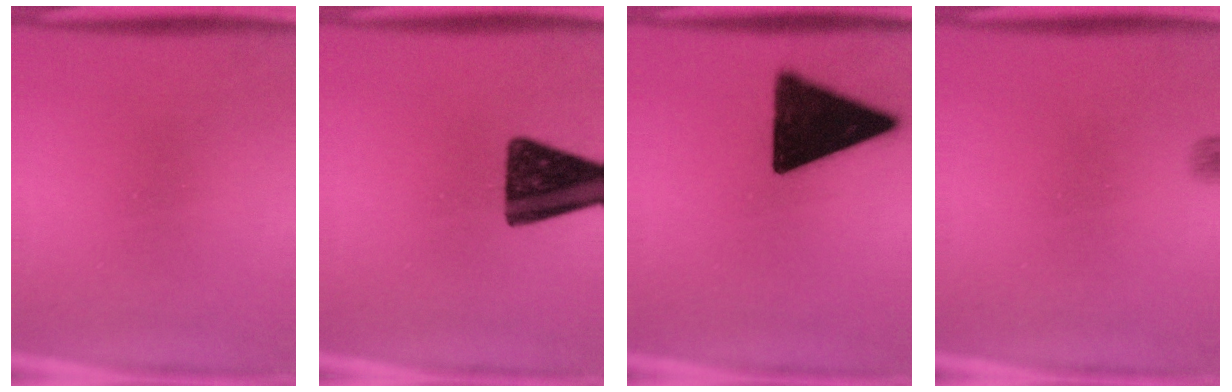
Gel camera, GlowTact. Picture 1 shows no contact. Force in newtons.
{"total": 14.3}
{"total": 17.1}
{"total": 1.3}